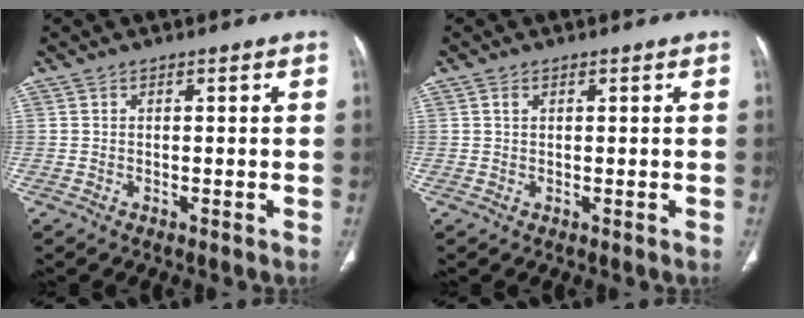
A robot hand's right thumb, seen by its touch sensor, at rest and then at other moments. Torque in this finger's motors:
{"motor_torque": [-0.05, -0.03, 0.19, -0.15, -0.03]}